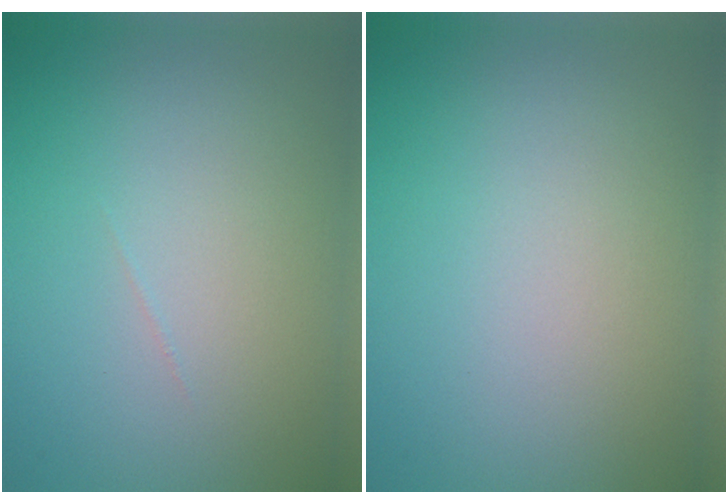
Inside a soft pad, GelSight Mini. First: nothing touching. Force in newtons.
{"total": 0.0}